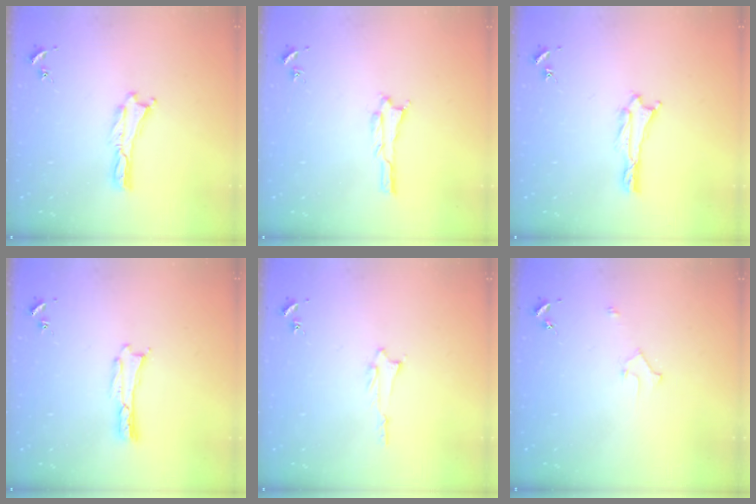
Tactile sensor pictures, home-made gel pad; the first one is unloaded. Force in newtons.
{"total": 1.1, "press": 1.1, "slide": 0.1}
{"total": 1.0, "press": 1.0, "slide": 0.2}
{"total": 0.0}
{"total": 1.2, "press": 1.2, "slide": 0.1}
{"total": 2.2, "press": 2.2, "slide": 0.2}